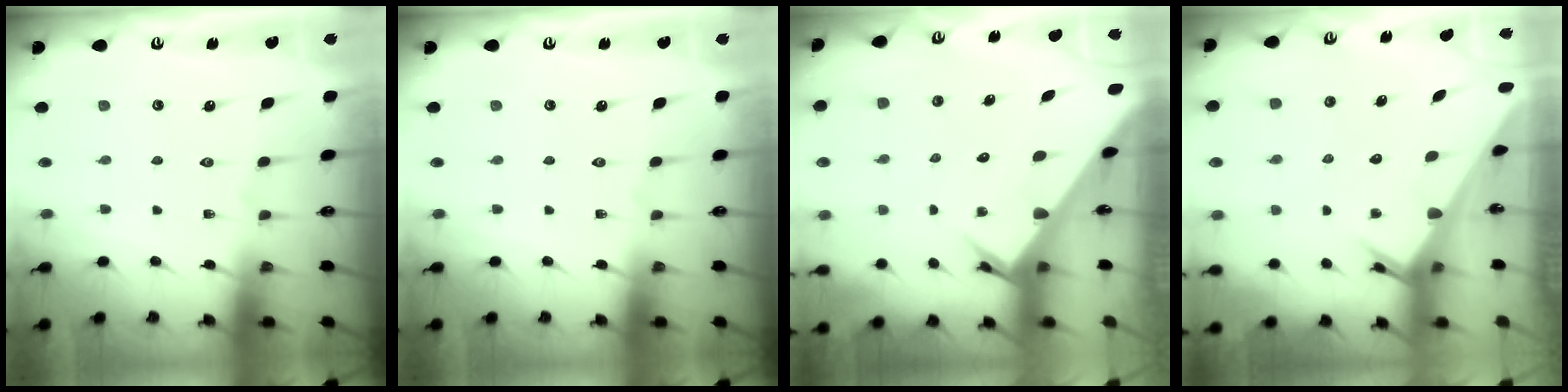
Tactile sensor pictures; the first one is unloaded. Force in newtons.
{"total": 0.0}
{"total": 3.6, "press": 3.6, "slide": 0.2}
{"total": 4.6, "press": 4.6, "slide": 0.2}